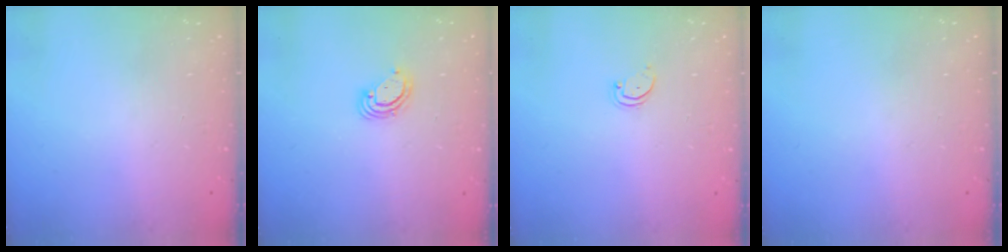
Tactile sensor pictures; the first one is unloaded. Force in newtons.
{"total": 3.6, "press": 3.6, "slide": 0.3}
{"total": 1.5, "press": 1.5, "slide": 0.1}
{"total": 0.0}